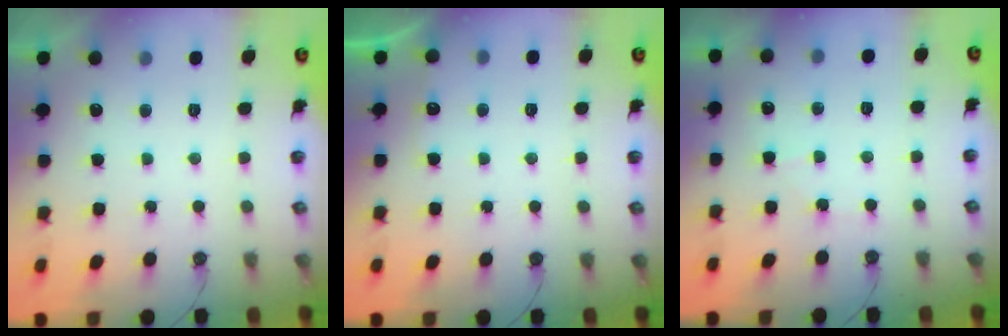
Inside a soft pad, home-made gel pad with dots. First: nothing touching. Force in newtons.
{"total": 3.8, "press": 3.8, "slide": 0.6}
{"total": 3.3, "press": 3.2, "slide": 0.6}